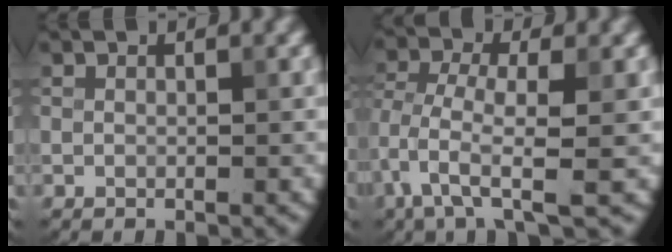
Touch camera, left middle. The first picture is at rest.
{"total": 4.7, "force": [-1.5, 1.5, 4.2], "torque": [-0.084, 0.000, -0.038]}